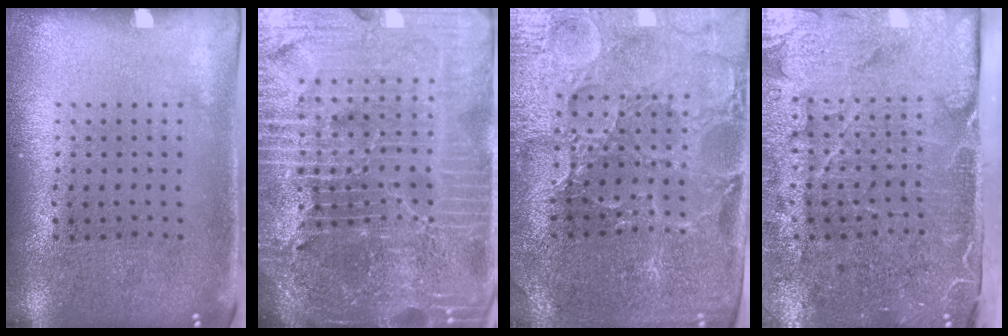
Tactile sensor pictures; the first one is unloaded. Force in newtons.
{"total": 7.3, "press": 6.3, "slide": 3.7}
{"total": 3.3, "press": 3.3, "slide": 0.5}
{"total": 4.9, "press": 4.0, "slide": 3.0}